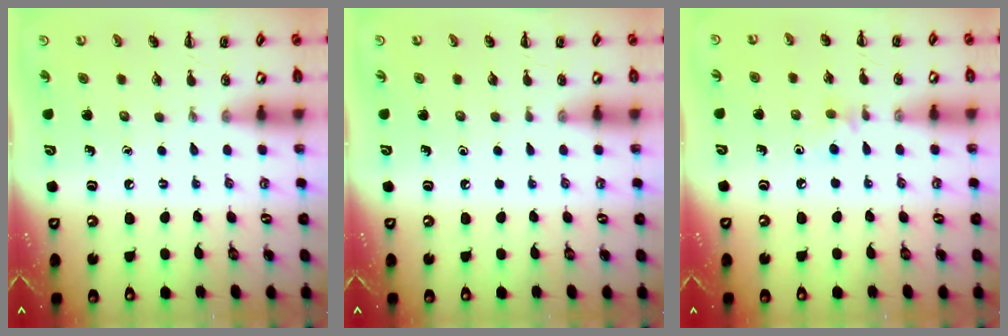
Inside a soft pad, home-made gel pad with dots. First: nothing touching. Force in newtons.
{"total": 0.0}
{"total": 4.6, "press": 4.3, "slide": 1.6}